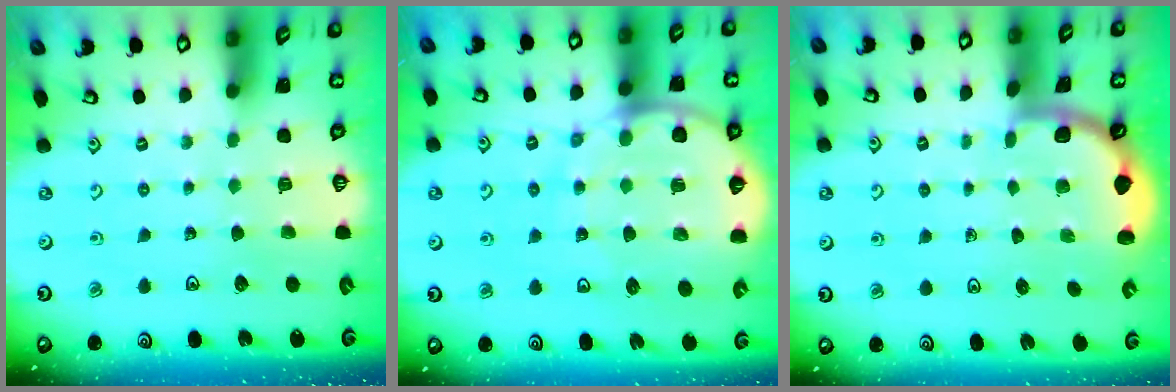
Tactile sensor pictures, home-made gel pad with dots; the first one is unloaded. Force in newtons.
{"total": 11.7, "press": 11.6, "slide": 1.5}
{"total": 1.9, "press": 1.9, "slide": 0.0}